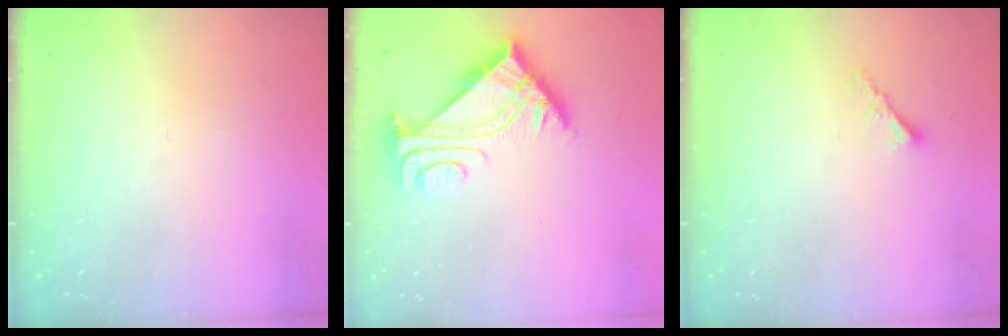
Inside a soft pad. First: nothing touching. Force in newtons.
{"total": 4.9, "press": 4.8, "slide": 0.7}
{"total": 2.0, "press": 2.0, "slide": 0.3}